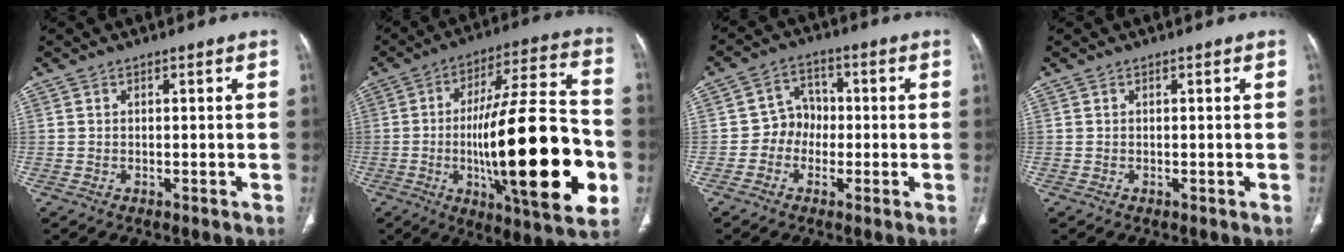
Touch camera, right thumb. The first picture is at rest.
{"total": 30.7, "force": [-6.0, 7.9, 29.1], "torque": [-0.443, 0.009, -0.083]}
{"total": 5.5, "force": [-1.2, 4.9, 2.2], "torque": [-0.004, 0.021, -0.034]}
{"total": 0.0}